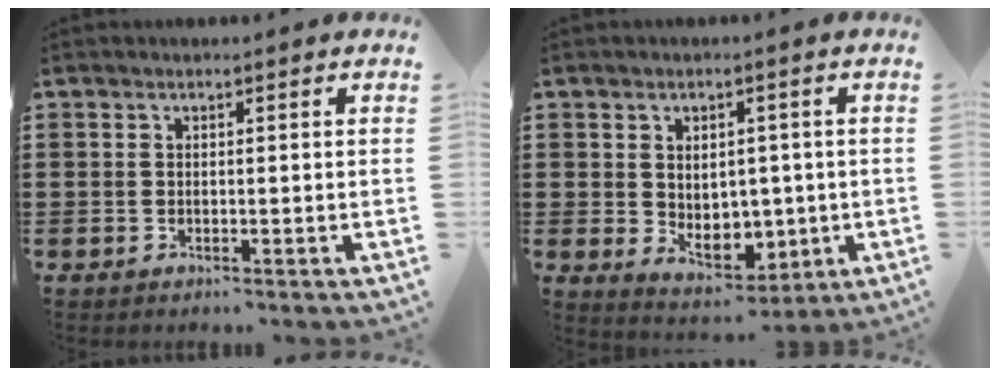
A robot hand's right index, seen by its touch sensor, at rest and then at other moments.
{"total": 5.5, "force": [0.0, 4.4, 3.3], "torque": [-0.046, 0.002, -0.001]}